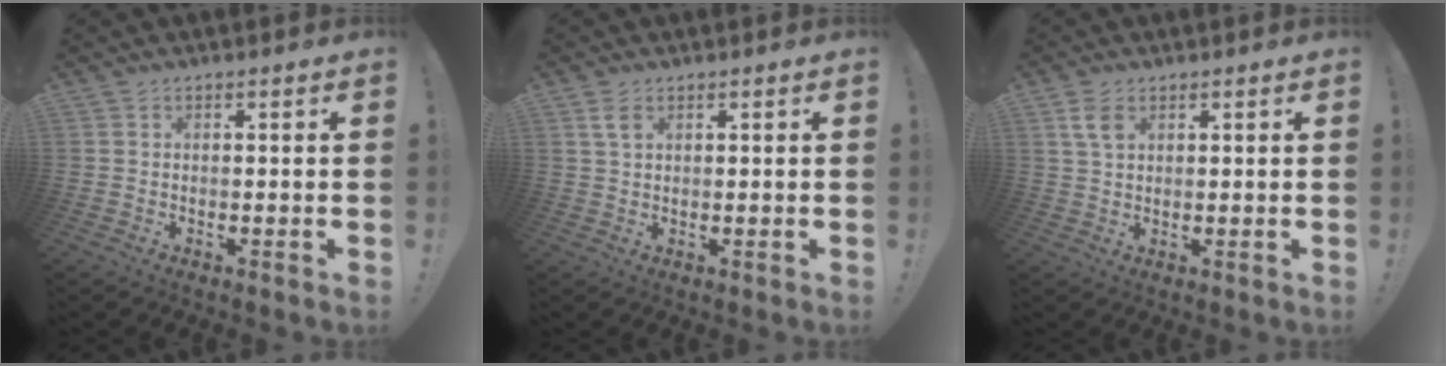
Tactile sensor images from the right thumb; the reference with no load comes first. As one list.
[{"total": 3.4, "force": [1.7, 1.7, 2.4], "torque": [-0.043, 0.000, 0.031]}, {"total": 4.8, "force": [2.3, 2.7, 3.3], "torque": [-0.053, -0.005, 0.042]}]